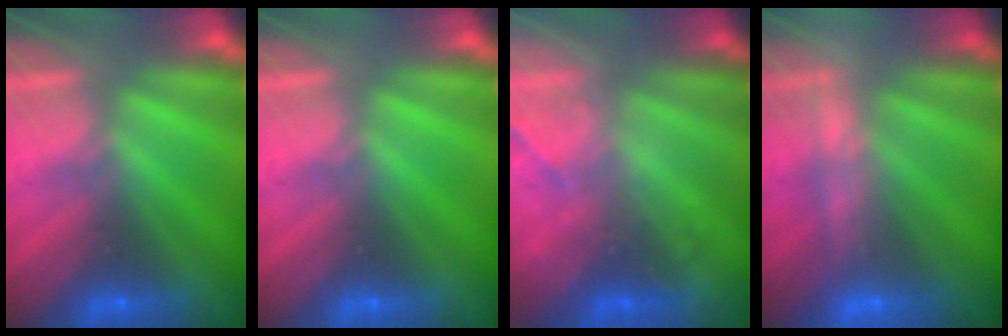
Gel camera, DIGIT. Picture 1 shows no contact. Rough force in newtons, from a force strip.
{"total": 0.0}
{"total": 2.3}
{"total": 2.3}